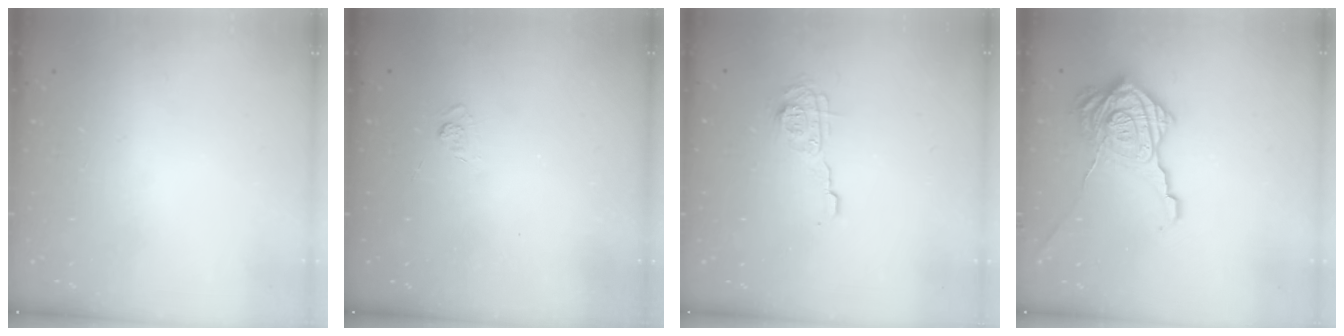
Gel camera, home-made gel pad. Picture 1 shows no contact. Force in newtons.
{"total": 2.2, "press": 1.8, "slide": 1.3}
{"total": 9.0, "press": 9.0, "slide": 0.4}
{"total": 22.9, "press": 22.9, "slide": 1.3}